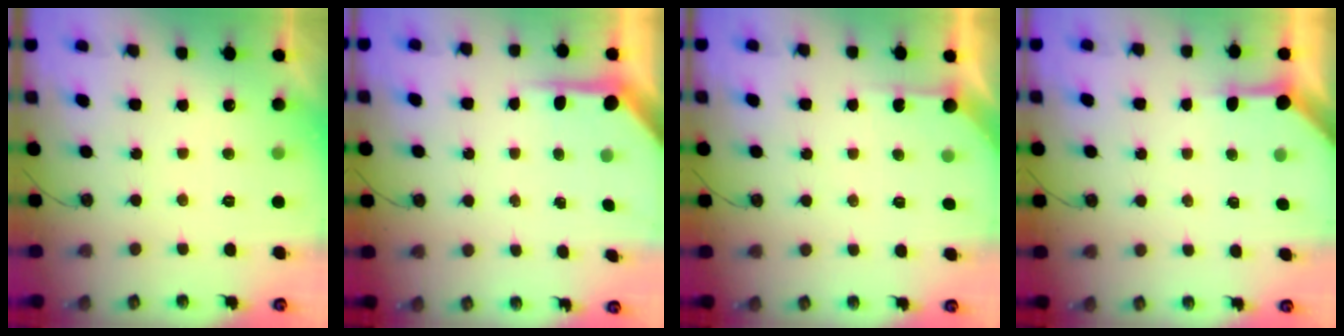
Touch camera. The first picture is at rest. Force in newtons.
{"total": 6.1, "press": 6.1, "slide": 0.4}
{"total": 3.5, "press": 3.5, "slide": 0.4}
{"total": 3.9, "press": 3.9, "slide": 0.4}